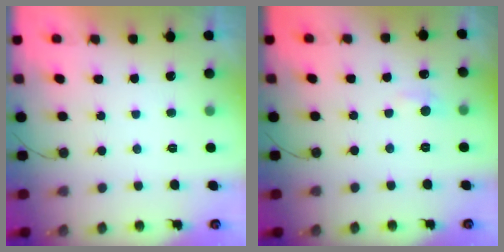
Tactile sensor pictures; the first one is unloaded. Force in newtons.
{"total": 5.1, "press": 5.0, "slide": 0.7}